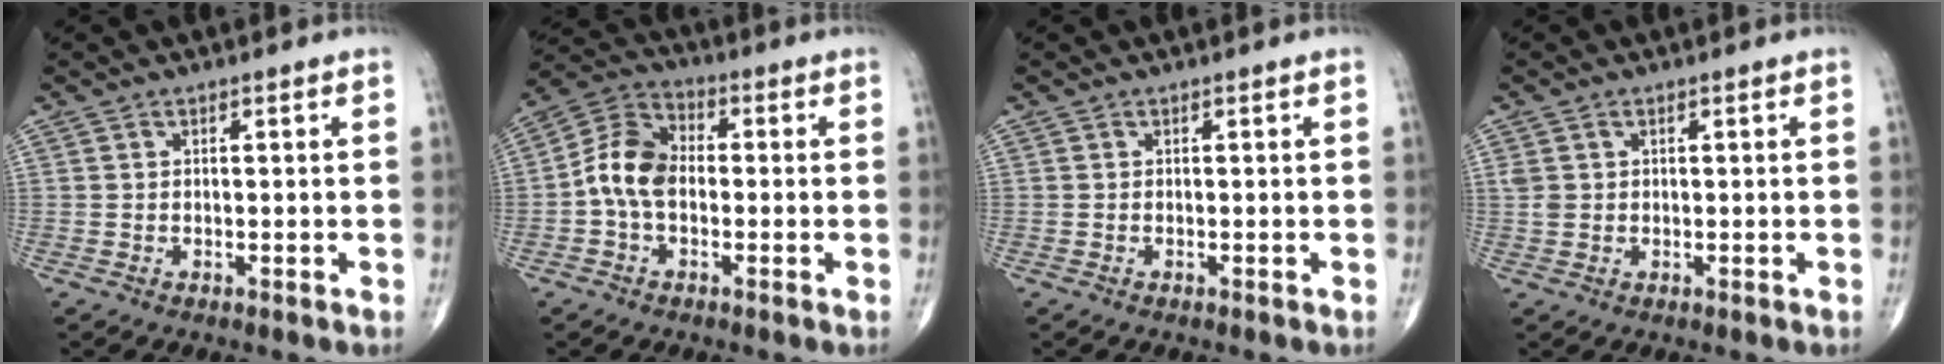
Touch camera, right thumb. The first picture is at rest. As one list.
[{"total": 9.0, "force": [-1.2, 6.1, 6.6], "torque": [-0.116, 0.030, -0.038]}, {"total": 0.0}, {"total": 2.2, "force": [0.6, 1.7, 1.2], "torque": [-0.026, 0.003, 0.018]}]